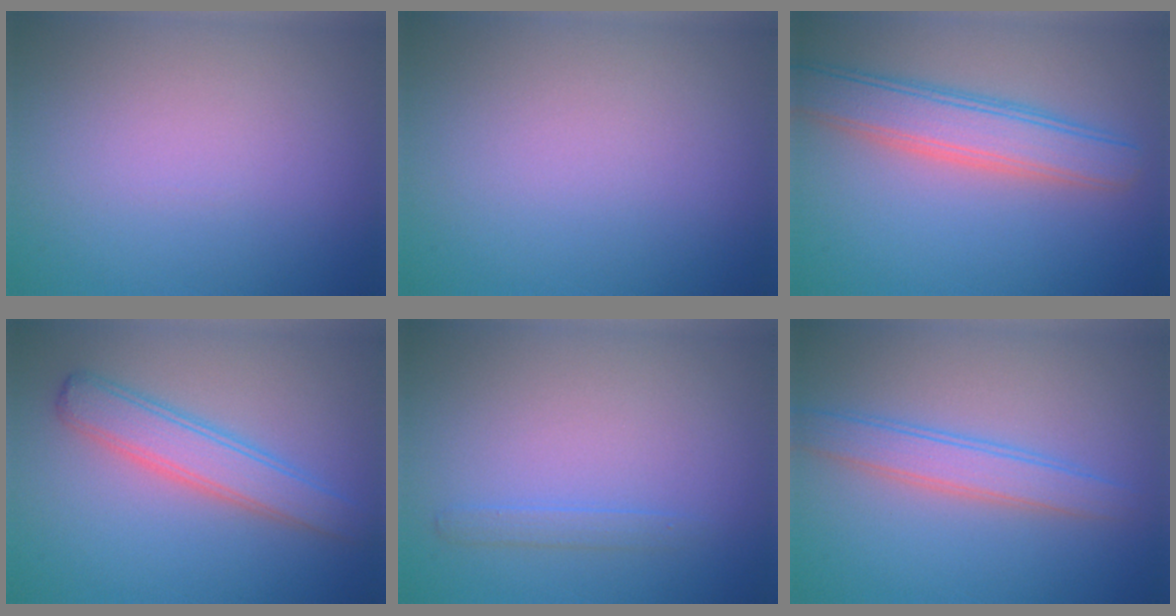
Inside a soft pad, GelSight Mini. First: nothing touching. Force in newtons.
{"total": 0.0}
{"total": 5.1, "press": 5.1, "slide": 0.2}
{"total": 3.8, "press": 3.8, "slide": 0.1}
{"total": 1.1, "press": 1.1, "slide": 0.0}
{"total": 3.0, "press": 3.0, "slide": 0.0}